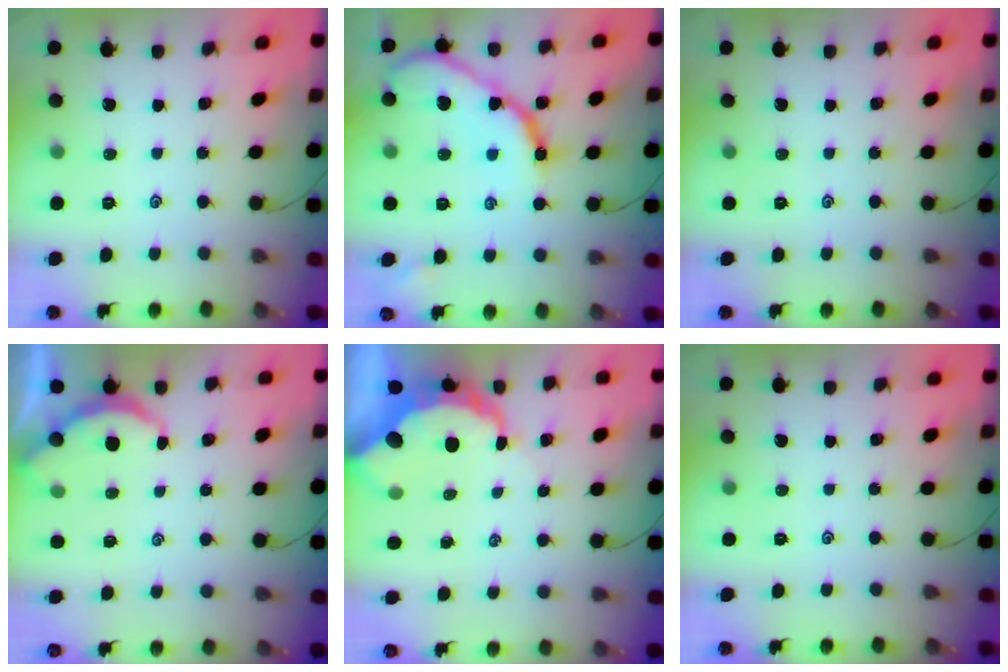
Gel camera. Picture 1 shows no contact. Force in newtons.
{"total": 15.2, "press": 15.2, "slide": 1.3}
{"total": 0.0}
{"total": 2.9, "press": 2.9, "slide": 0.3}
{"total": 8.7, "press": 8.7, "slide": 1.0}
{"total": 0.0}